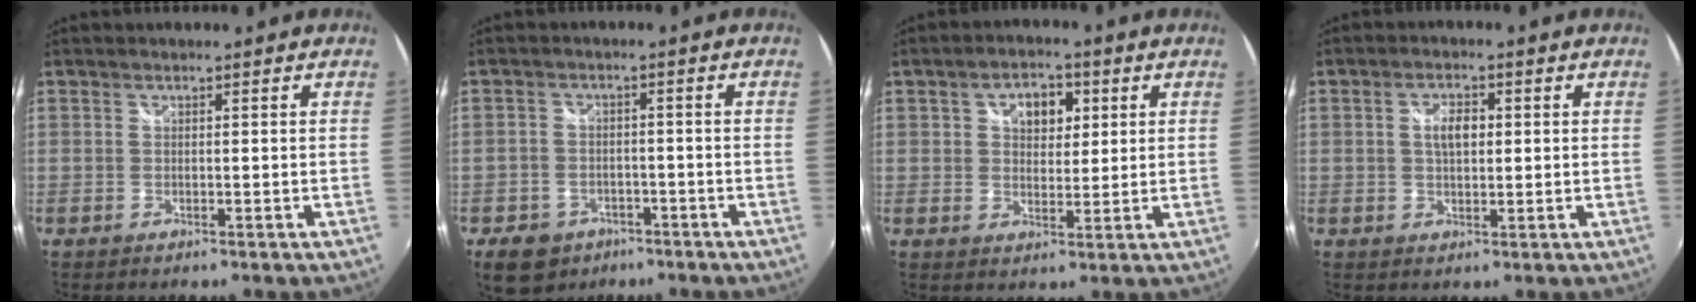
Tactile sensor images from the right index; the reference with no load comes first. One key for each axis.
{"total": 9.3, "fx": -5.7, "fy": 6.6, "fz": 3.1, "tx": -0.093, "ty": 0.007, "tz": -0.082}
{"total": 6.5, "fx": 2.2, "fy": 4.4, "fz": 4.3, "tx": -0.063, "ty": 0.016, "tz": 0.036}
{"total": 4.3, "fx": 0.7, "fy": 2.3, "fz": 3.5, "tx": -0.061, "ty": 0.007, "tz": 0.012}